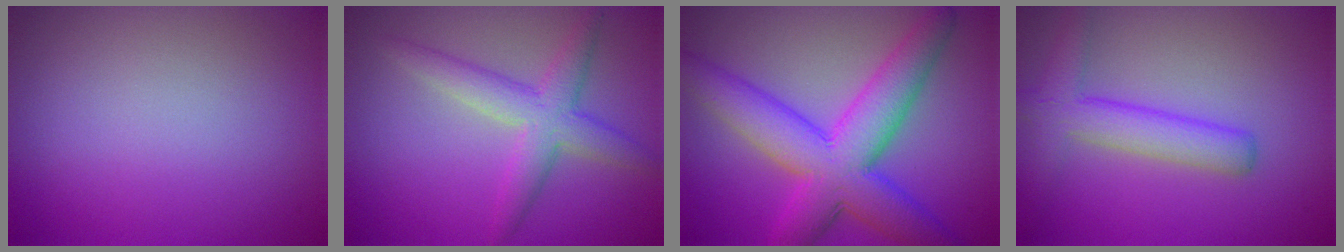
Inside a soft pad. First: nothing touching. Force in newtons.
{"total": 4.3, "press": 4.3, "slide": 0.3}
{"total": 9.2, "press": 9.2, "slide": 0.2}
{"total": 4.3, "press": 4.3, "slide": 0.3}